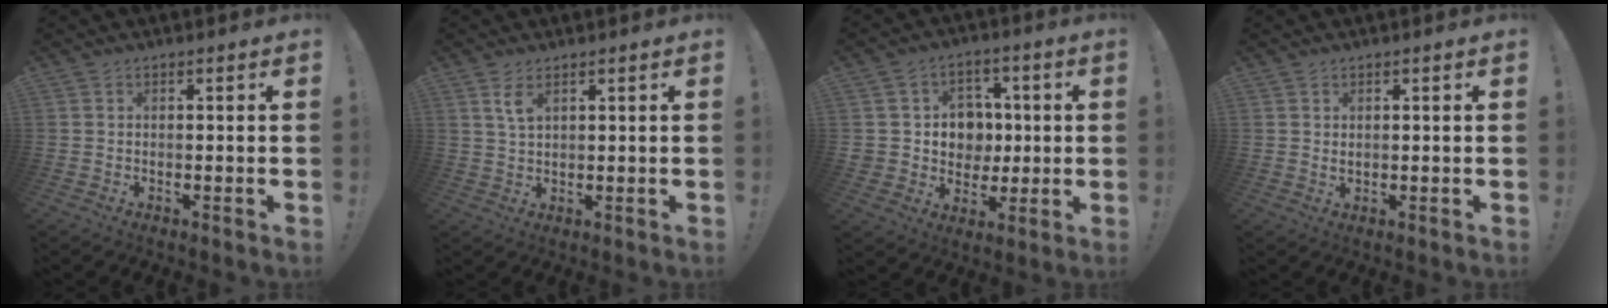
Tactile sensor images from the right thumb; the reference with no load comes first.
{"total": 3.9, "force": [2.2, 1.6, 2.9], "torque": [-0.050, -0.010, 0.038]}
{"total": 10.2, "force": [0.3, 9.9, 2.4], "torque": [-0.030, 0.003, 0.025]}
{"total": 1.1, "force": [0.7, 0.7, 0.5], "torque": [-0.007, -0.002, 0.013]}